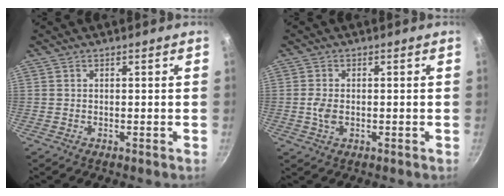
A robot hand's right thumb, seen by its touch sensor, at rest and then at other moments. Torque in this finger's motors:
{"motor_torque": [0.45, 0.20, 0.40, 0.16, 0.00]}